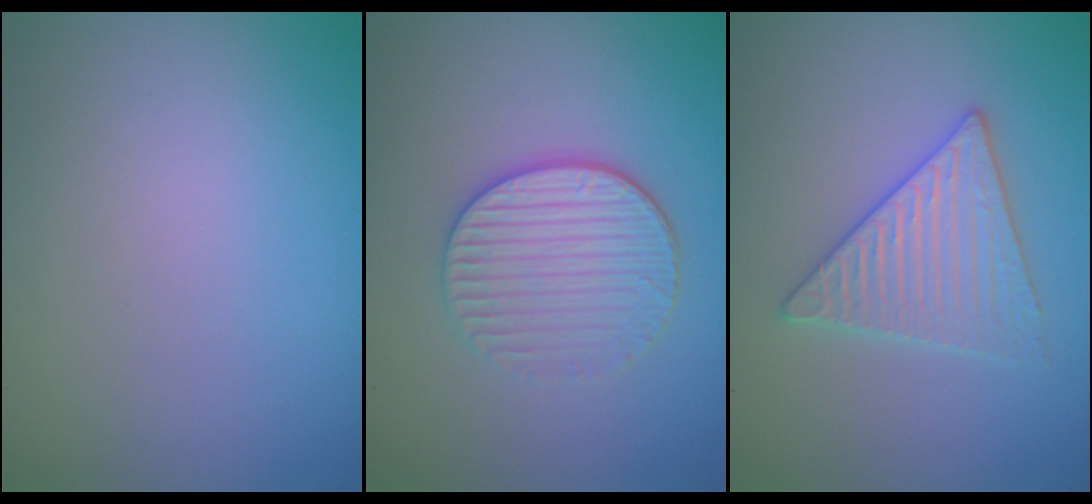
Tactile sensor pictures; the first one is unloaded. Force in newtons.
{"total": 4.1, "press": 3.4, "slide": 2.2}
{"total": 3.5, "press": 3.4, "slide": 0.3}